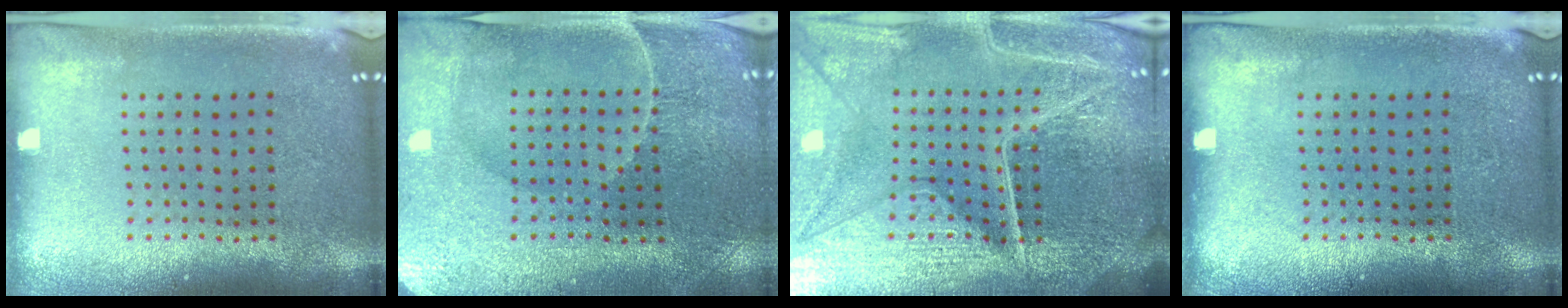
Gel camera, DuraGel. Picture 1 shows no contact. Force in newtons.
{"total": 1.0, "press": 0.9, "slide": 0.3}
{"total": 6.3, "press": 5.6, "slide": 2.9}
{"total": 0.0}